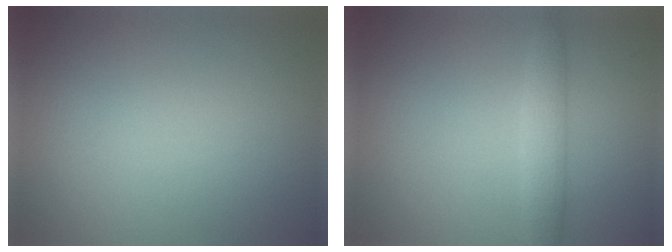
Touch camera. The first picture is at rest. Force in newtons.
{"total": 2.2, "press": 2.2, "slide": 0.0}